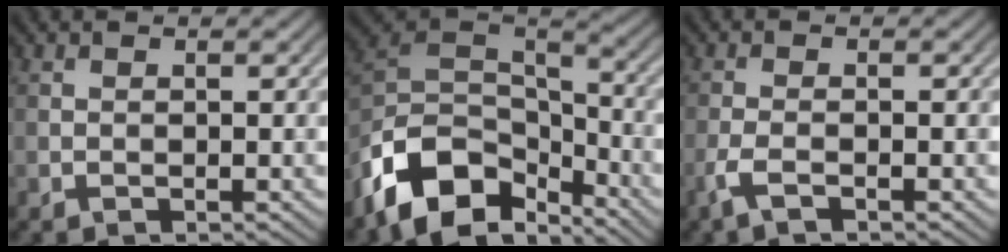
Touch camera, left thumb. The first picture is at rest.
{"total": 13.5, "force": [-8.0, 7.6, 7.8], "torque": [-0.190, -0.011, -0.157]}
{"total": 2.4, "force": [-1.5, 0.6, 1.8], "torque": [-0.046, 0.001, -0.036]}